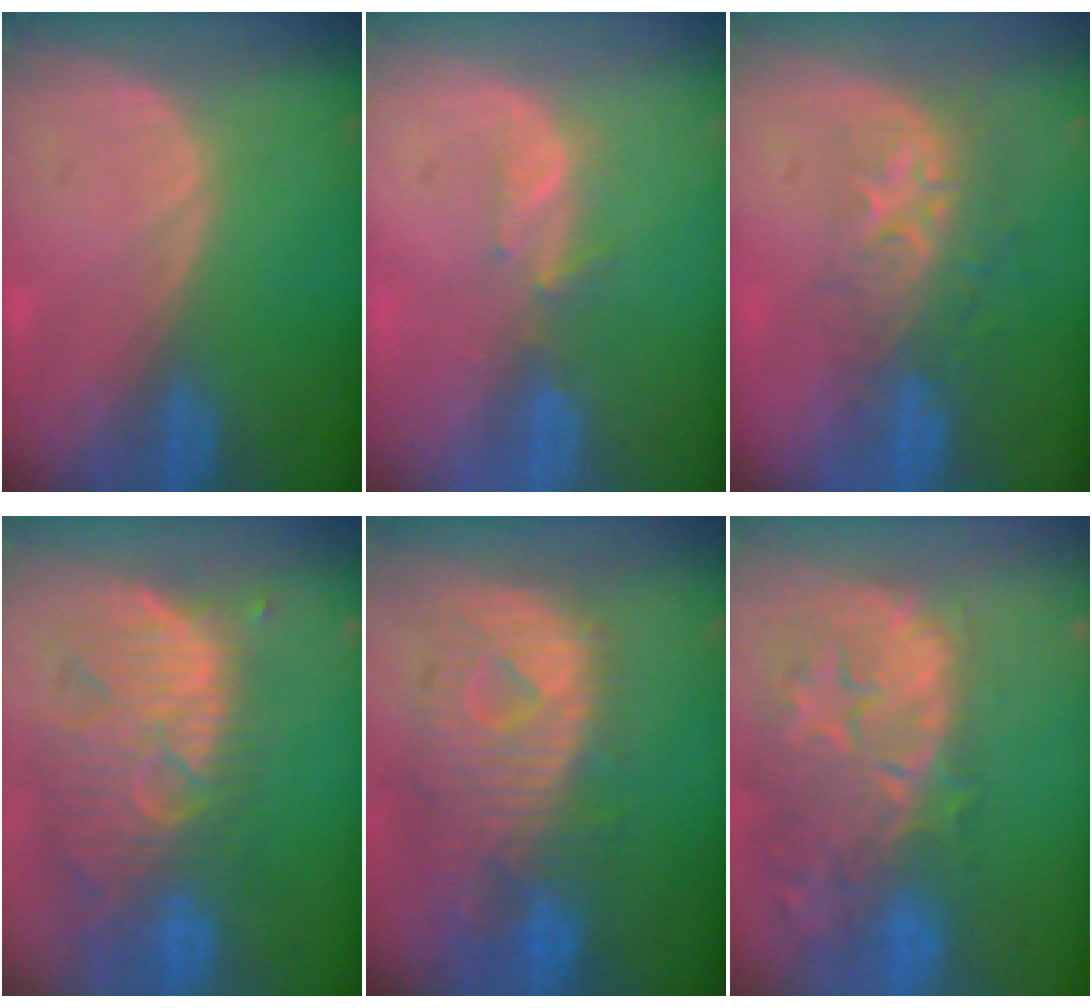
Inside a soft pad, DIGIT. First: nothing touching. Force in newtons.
{"total": 2.3, "press": 2.1, "slide": 0.8}
{"total": 8.8, "press": 7.2, "slide": 5.1}
{"total": 13.0, "press": 11.3, "slide": 6.5}
{"total": 11.7, "press": 10.1, "slide": 5.9}
{"total": 14.8, "press": 11.8, "slide": 9.0}